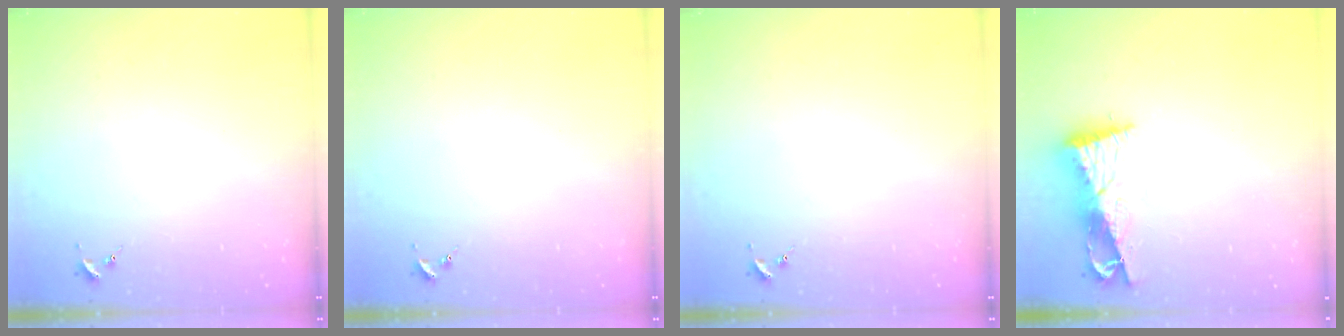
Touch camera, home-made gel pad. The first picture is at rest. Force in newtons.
{"total": 0.0}
{"total": 0.0}
{"total": 8.8, "press": 8.8, "slide": 1.0}